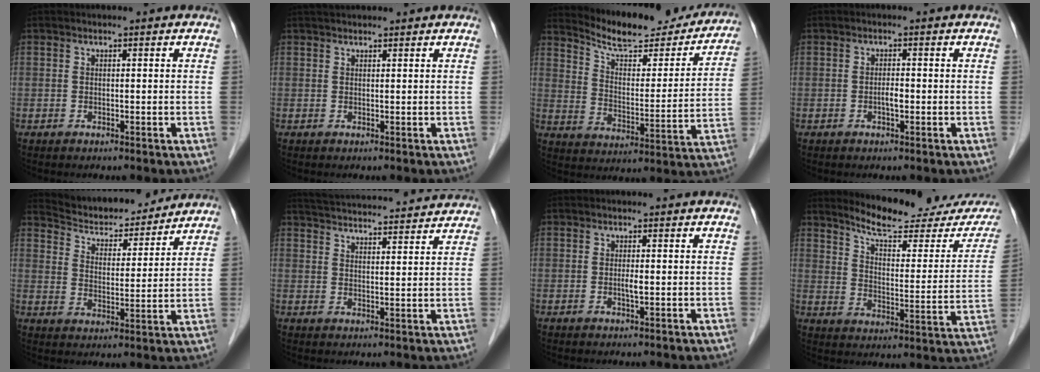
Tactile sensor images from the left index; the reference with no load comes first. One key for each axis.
{"total": 3.3, "fx": 3.0, "fy": 0.5, "fz": 1.2, "tx": -0.014, "ty": 0.035, "tz": 0.049}
{"total": 20.3, "fx": 18.7, "fy": 4.5, "fz": 6.4, "tx": -0.086, "ty": -0.027, "tz": 0.252}
{"total": 1.3, "fx": -0.4, "fy": 0.3, "fz": 1.2, "tx": -0.022, "ty": 0.002, "tz": -0.009}
{"total": 14.3, "fx": 13.6, "fy": 2.9, "fz": 3.4, "tx": -0.052, "ty": 0.006, "tz": 0.207}
{"total": 21.0, "fx": 19.9, "fy": 2.0, "fz": 6.3, "tx": -0.109, "ty": 0.020, "tz": 0.268}
{"total": 1.0, "fx": -0.1, "fy": 0.1, "fz": 1.0, "tx": -0.021, "ty": -0.002, "tz": -0.002}
{"total": 18.4, "fx": 16.9, "fy": 3.6, "fz": 6.4, "tx": -0.079, "ty": -0.051, "tz": 0.211}